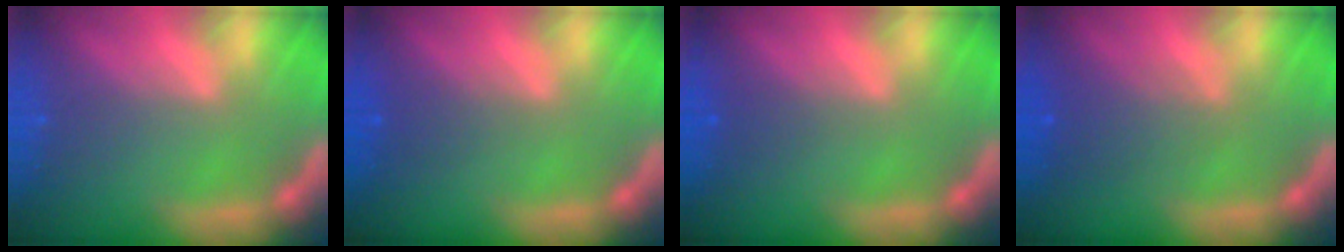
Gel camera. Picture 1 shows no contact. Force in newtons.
{"total": 1.5}
{"total": 1.0}
{"total": 3.0}